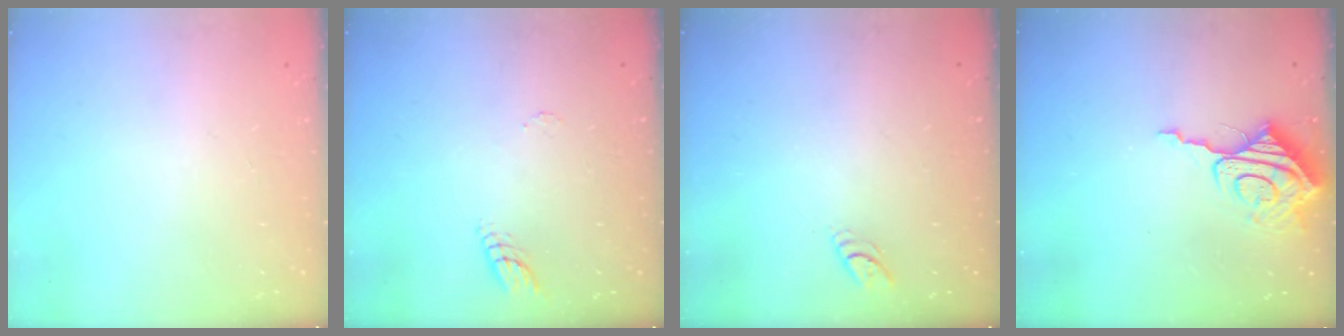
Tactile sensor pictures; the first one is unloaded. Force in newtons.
{"total": 5.5, "press": 5.5, "slide": 0.5}
{"total": 3.8, "press": 3.8, "slide": 0.1}
{"total": 10.5, "press": 10.5, "slide": 1.2}